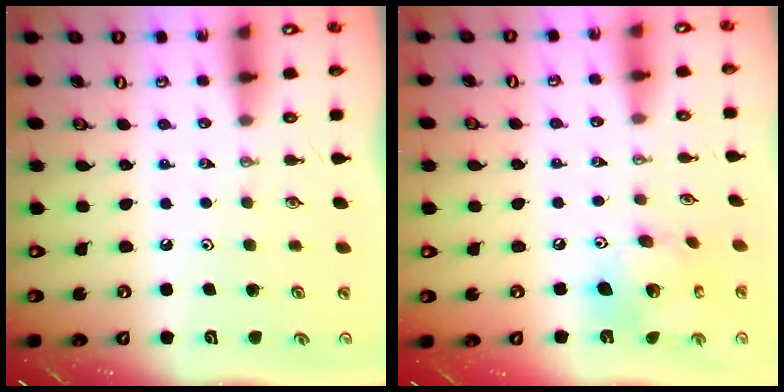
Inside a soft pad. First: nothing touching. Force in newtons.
{"total": 14.5, "press": 14.5, "slide": 1.4}